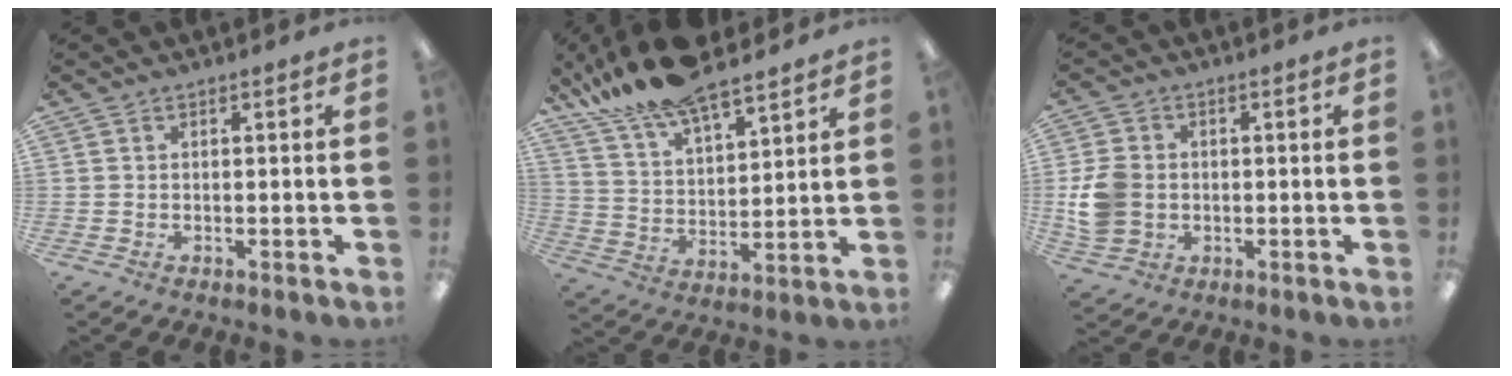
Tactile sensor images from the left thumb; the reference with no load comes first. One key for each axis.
{"total": 16.1, "fx": 13.5, "fy": 4.7, "fz": 7.4, "tx": -0.151, "ty": -0.077, "tz": 0.242}
{"total": 8.2, "fx": -0.2, "fy": 6.9, "fz": 4.5, "tx": -0.102, "ty": 0.011, "tz": 0.000}